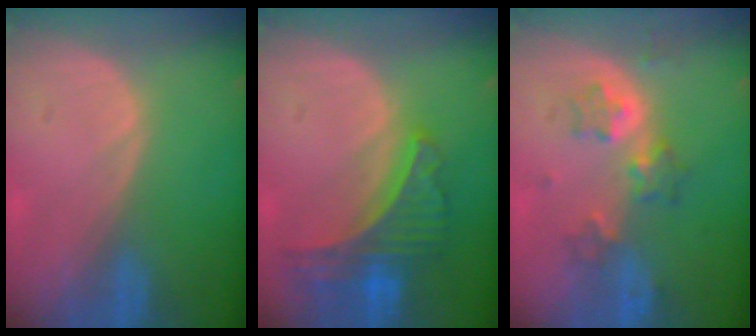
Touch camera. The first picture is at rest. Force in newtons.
{"total": 7.9, "press": 7.0, "slide": 3.7}
{"total": 5.3, "press": 5.2, "slide": 1.2}